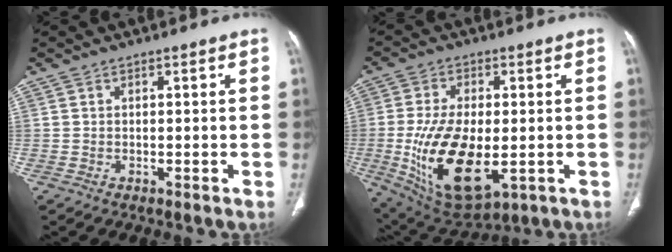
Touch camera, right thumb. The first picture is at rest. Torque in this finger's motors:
{"motor_torque": [-0.17, 2.14, 2.25, -0.10, 0.64]}